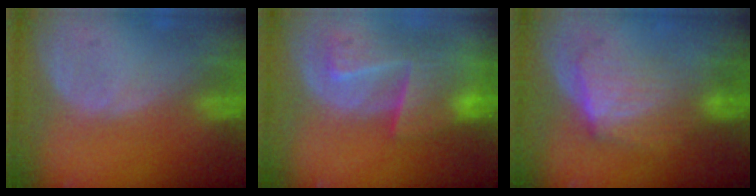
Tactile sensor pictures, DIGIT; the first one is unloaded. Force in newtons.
{"total": 9.1, "press": 8.2, "slide": 3.9}
{"total": 7.3, "press": 6.6, "slide": 3.2}